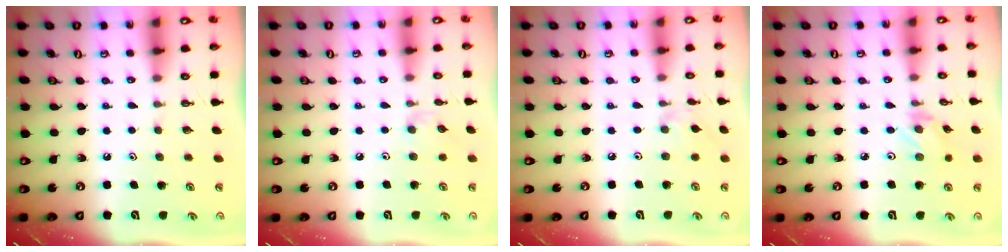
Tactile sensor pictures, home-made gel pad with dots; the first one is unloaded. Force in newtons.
{"total": 4.1, "press": 4.0, "slide": 0.6}
{"total": 1.2, "press": 1.2, "slide": 0.3}
{"total": 1.2, "press": 1.2, "slide": 0.2}